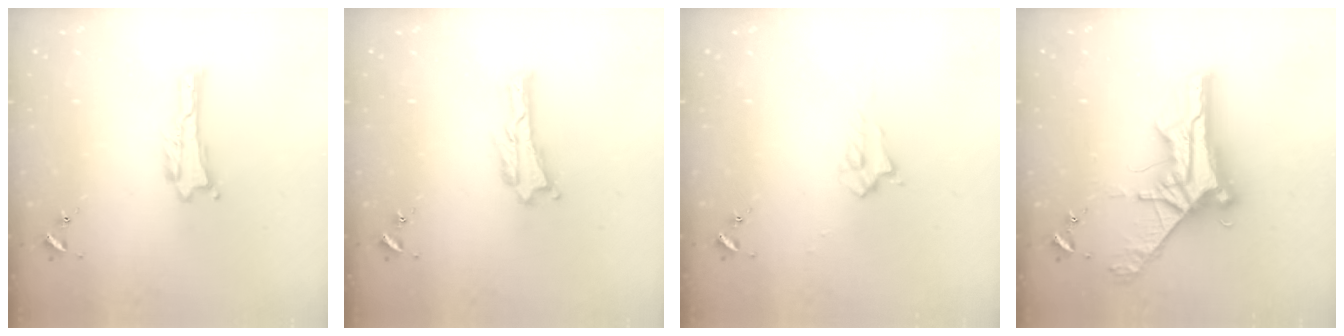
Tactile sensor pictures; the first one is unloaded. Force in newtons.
{"total": 0.0}
{"total": 2.2, "press": 2.2, "slide": 0.4}
{"total": 10.7, "press": 10.7, "slide": 0.9}